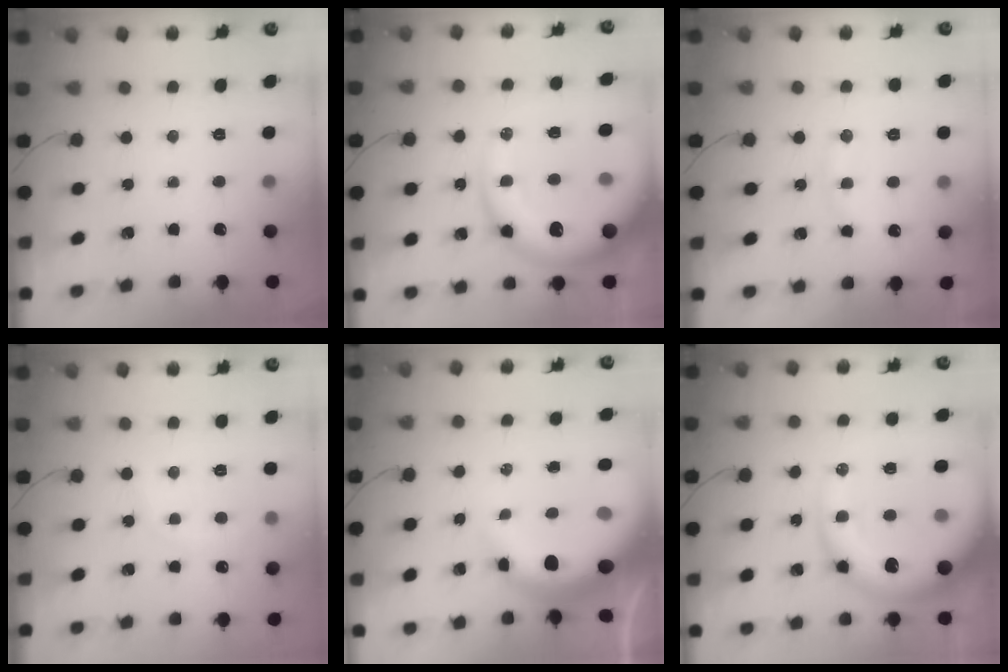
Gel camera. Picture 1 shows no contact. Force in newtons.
{"total": 19.0, "press": 18.5, "slide": 4.3}
{"total": 8.4, "press": 8.3, "slide": 0.7}
{"total": 4.6, "press": 4.3, "slide": 1.4}
{"total": 8.5, "press": 8.2, "slide": 2.1}
{"total": 18.7, "press": 18.2, "slide": 4.3}